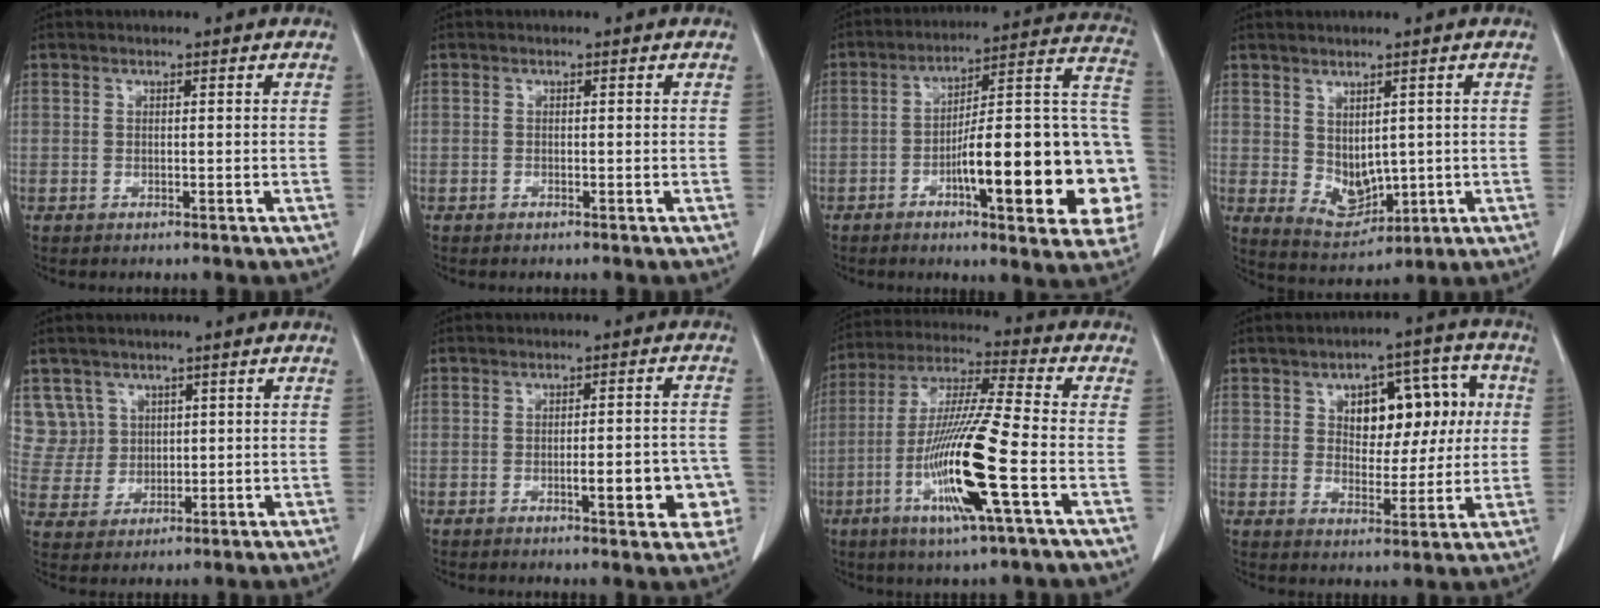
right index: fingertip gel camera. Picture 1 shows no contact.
{"total": 0.0}
{"total": 24.3, "force": [-6.0, 4.2, 23.1], "torque": [-0.238, 0.024, -0.073]}
{"total": 5.8, "force": [0.5, 4.0, 4.3], "torque": [-0.071, -0.009, 0.038]}
{"total": 6.3, "force": [3.1, 5.5, -0.3], "torque": [0.013, 0.013, 0.074]}
{"total": 7.8, "force": [-2.4, 2.1, 7.1], "torque": [-0.077, 0.014, -0.025]}
{"total": 16.0, "force": [-5.1, 0.0, 15.1], "torque": [-0.304, -0.018, -0.098]}
{"total": 11.7, "force": [2.7, 6.5, 9.3], "torque": [-0.119, 0.035, 0.047]}